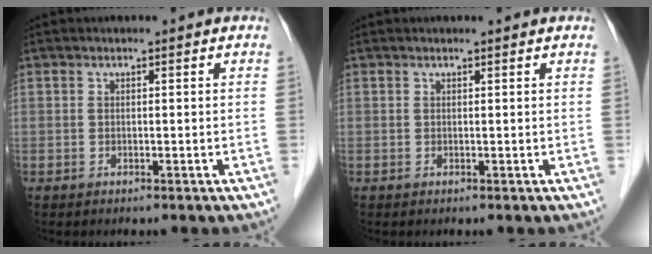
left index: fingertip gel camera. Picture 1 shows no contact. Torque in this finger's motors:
{"motor_torque": [0.14, -0.06, 0.02, -0.01]}